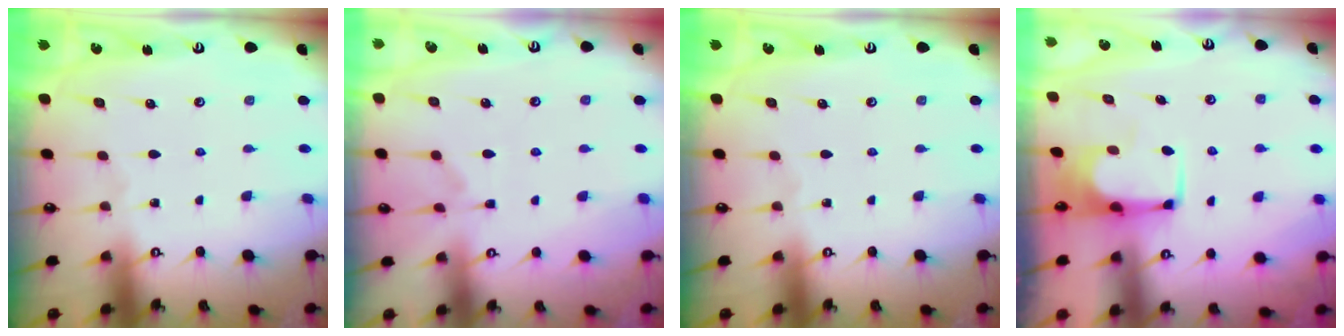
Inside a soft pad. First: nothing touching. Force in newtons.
{"total": 3.6, "press": 3.5, "slide": 1.1}
{"total": 0.0}
{"total": 1.5, "press": 1.5, "slide": 0.1}